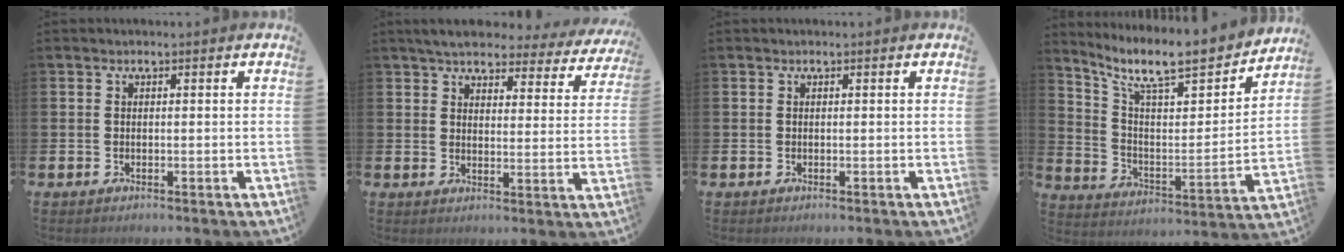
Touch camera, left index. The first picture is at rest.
{"total": 4.7, "force": [4.4, 1.1, 1.3], "torque": [-0.040, -0.026, 0.073]}
{"total": 0.0}
{"total": 10.0, "force": [8.7, 2.1, 4.4], "torque": [-0.112, -0.070, 0.145]}